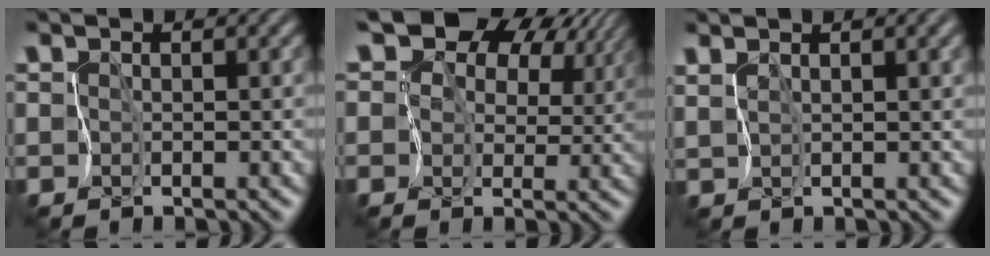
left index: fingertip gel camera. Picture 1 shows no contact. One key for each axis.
{"total": 14.1, "fx": 7.0, "fy": 9.8, "fz": 7.2, "tx": -0.159, "ty": 0.038, "tz": 0.112}
{"total": 4.0, "fx": 2.5, "fy": 1.1, "fz": 2.9, "tx": -0.057, "ty": 0.010, "tz": 0.043}